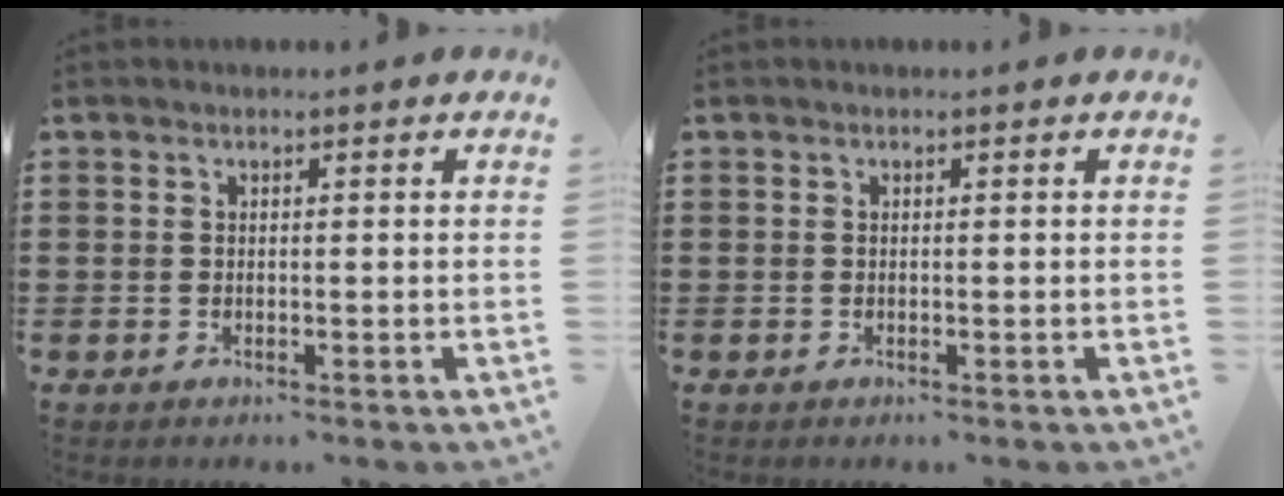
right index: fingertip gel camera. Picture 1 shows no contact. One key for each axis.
{"total": 0.0}